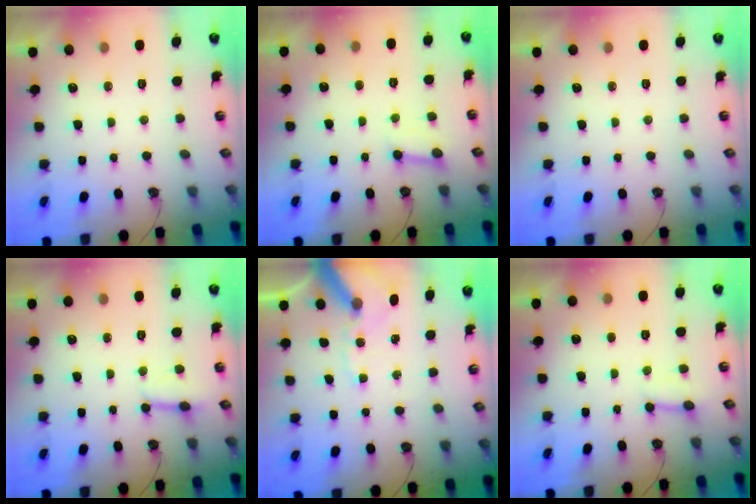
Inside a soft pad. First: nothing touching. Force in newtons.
{"total": 2.7, "press": 2.7, "slide": 0.2}
{"total": 0.0}
{"total": 3.2, "press": 3.2, "slide": 0.2}
{"total": 11.4, "press": 11.3, "slide": 1.8}
{"total": 3.1, "press": 3.1, "slide": 0.7}